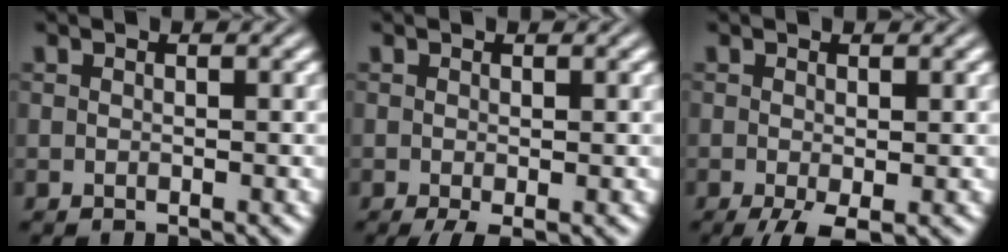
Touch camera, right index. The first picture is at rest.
{"total": 1.3, "force": [-0.9, 0.3, 0.9], "torque": [-0.015, -0.011, -0.008]}
{"total": 2.4, "force": [-1.6, 0.8, 1.6], "torque": [-0.031, -0.020, -0.015]}